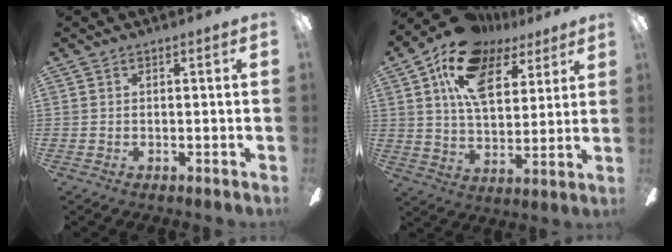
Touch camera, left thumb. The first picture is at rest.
{"total": 16.6, "force": [9.7, 9.1, 9.9], "torque": [-0.178, -0.027, 0.174]}